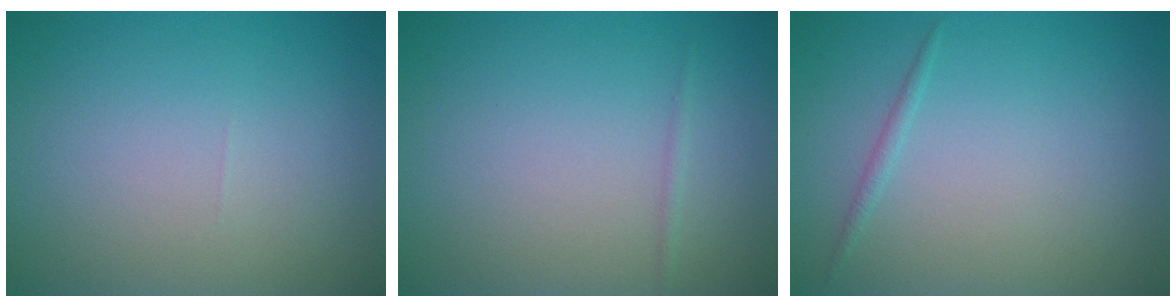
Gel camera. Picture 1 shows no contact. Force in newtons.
{"total": 0.5, "press": 0.5, "slide": 0.0}
{"total": 0.7, "press": 0.7, "slide": 0.0}